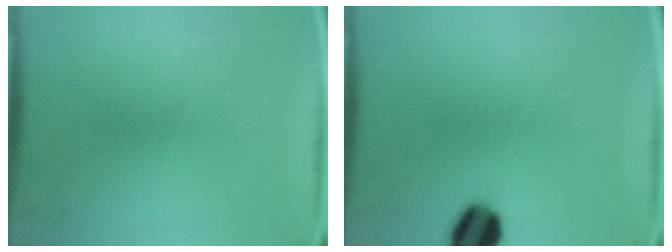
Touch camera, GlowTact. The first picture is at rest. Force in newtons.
{"total": 8.4}